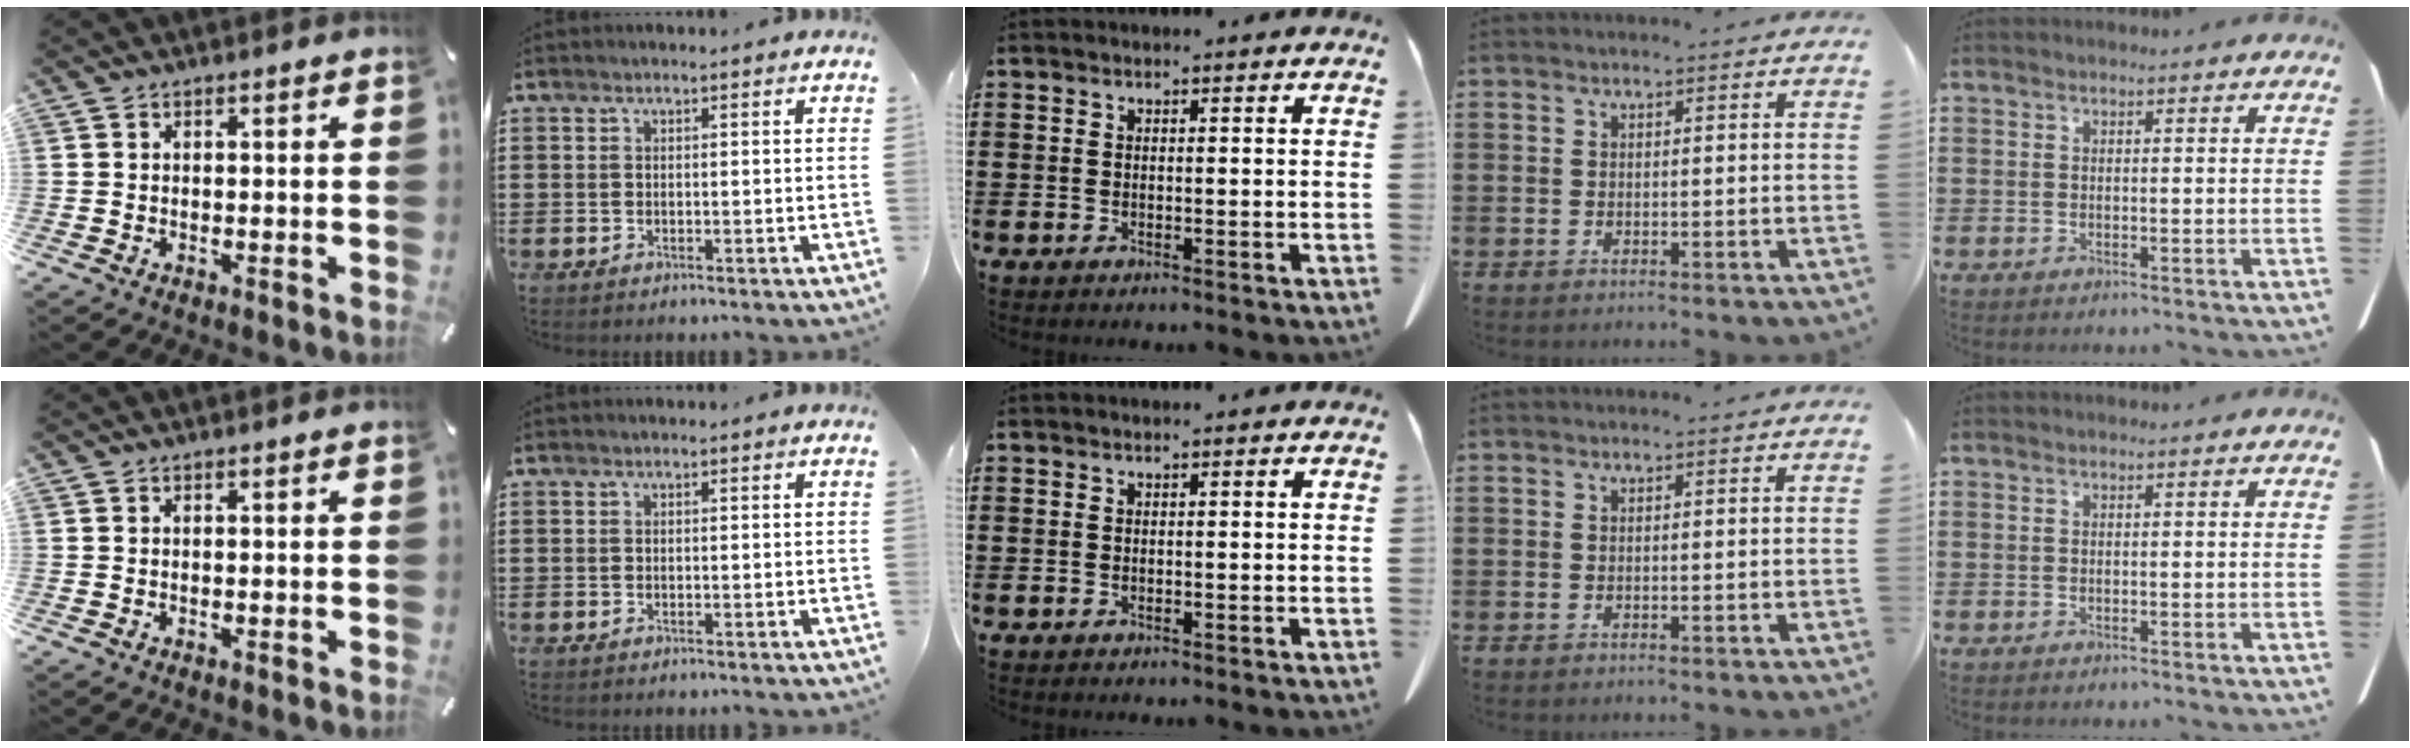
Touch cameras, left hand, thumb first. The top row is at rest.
{}